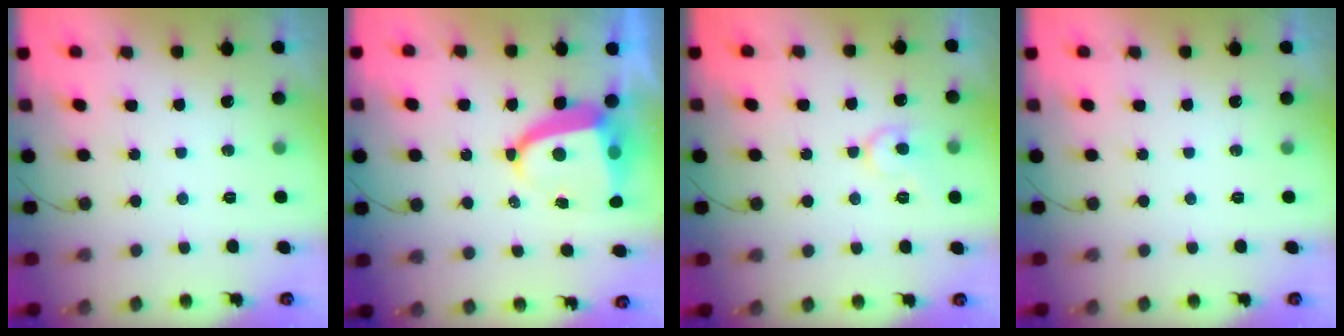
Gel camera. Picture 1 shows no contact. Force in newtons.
{"total": 8.4, "press": 8.3, "slide": 1.0}
{"total": 8.3, "press": 8.3, "slide": 0.7}
{"total": 0.0}